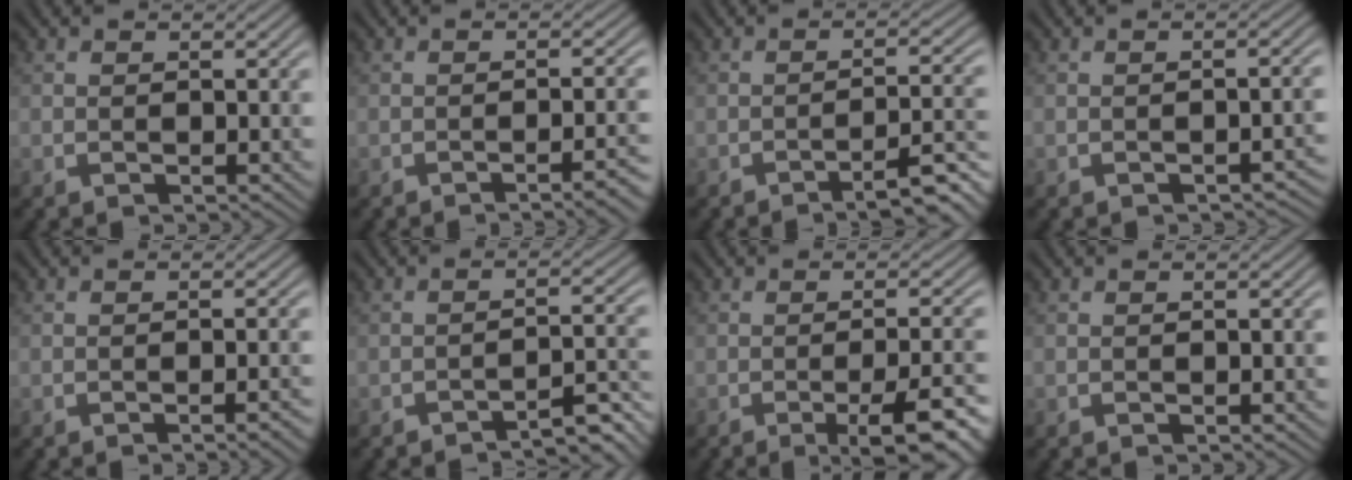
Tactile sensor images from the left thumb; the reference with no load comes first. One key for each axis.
{"total": 3.9, "fx": -2.2, "fy": 0.8, "fz": 3.2, "tx": -0.037, "ty": 0.011, "tz": -0.040}
{"total": 5.5, "fx": -3.8, "fy": 0.7, "fz": 3.9, "tx": -0.051, "ty": 0.012, "tz": -0.063}
{"total": 1.7, "fx": -1.2, "fy": 0.4, "fz": 1.1, "tx": -0.013, "ty": 0.003, "tz": -0.015}
{"total": 2.2, "fx": -1.0, "fy": 0.5, "fz": 1.9, "tx": -0.019, "ty": 0.005, "tz": -0.019}
{"total": 4.2, "fx": -3.5, "fy": 0.5, "fz": 2.3, "tx": -0.026, "ty": 0.016, "tz": -0.055}
{"total": 7.5, "fx": -3.7, "fy": 1.4, "fz": 6.4, "tx": -0.097, "ty": 0.000, "tz": -0.053}
{"total": 0.0}